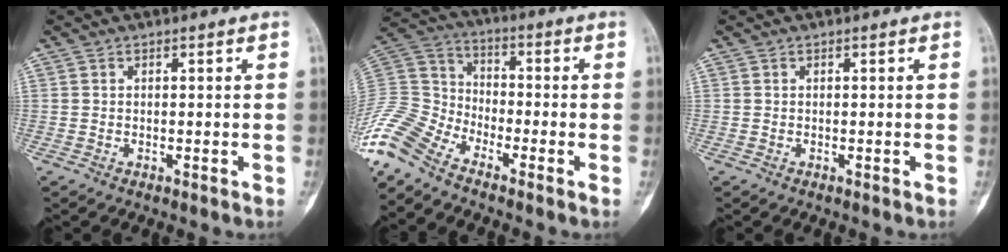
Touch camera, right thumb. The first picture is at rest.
{"total": 12.3, "force": [-9.9, 5.2, 5.3], "torque": [-0.120, 0.054, -0.210]}
{"total": 0.0}